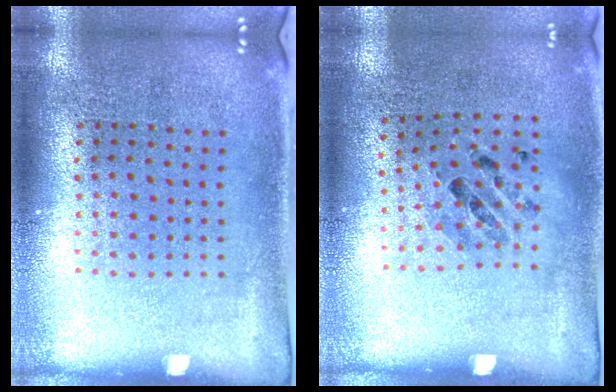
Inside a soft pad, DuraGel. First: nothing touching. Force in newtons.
{"total": 0.9, "press": 0.7, "slide": 0.5}